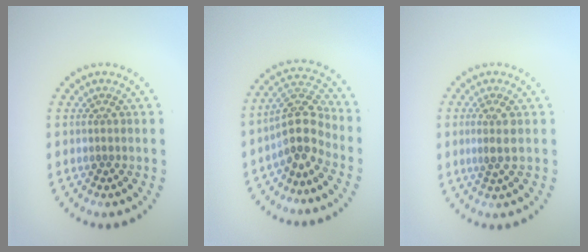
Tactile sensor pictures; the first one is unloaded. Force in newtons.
{"total": 4.2, "press": 3.6, "slide": 2.1}
{"total": 1.8, "press": 1.6, "slide": 0.8}